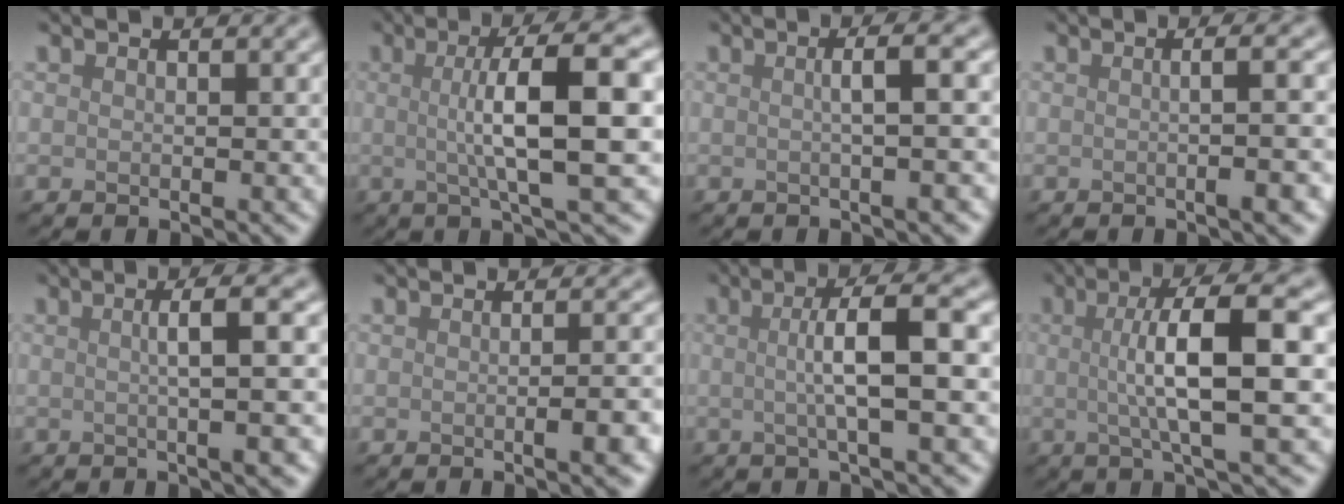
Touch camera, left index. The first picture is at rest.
{"total": 9.2, "force": [0.8, 2.1, 8.9], "torque": [-0.115, 0.010, 0.008]}
{"total": 4.5, "force": [0.2, 1.4, 4.3], "torque": [-0.036, 0.013, -0.008]}
{"total": 5.5, "force": [-0.2, 2.1, 5.0], "torque": [-0.025, 0.017, -0.017]}
{"total": 5.4, "force": [0.3, 1.3, 5.2], "torque": [-0.065, 0.012, 0.002]}
{"total": 3.9, "force": [-0.6, 1.2, 3.7], "torque": [-0.031, 0.005, -0.009]}
{"total": 6.0, "force": [0.4, 1.2, 5.8], "torque": [-0.089, 0.012, 0.002]}
{"total": 8.7, "force": [0.8, 2.0, 8.5], "torque": [-0.116, 0.011, 0.008]}